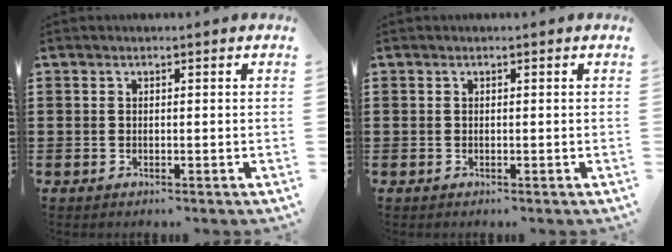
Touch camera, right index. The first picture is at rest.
{"total": 0.0}